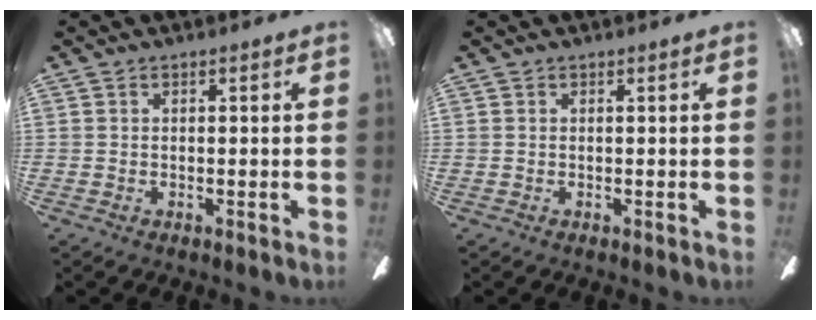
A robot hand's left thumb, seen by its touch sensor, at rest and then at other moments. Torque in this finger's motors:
{"motor_torque": [-0.10, 0.10, 0.12, -0.12, 0.00]}